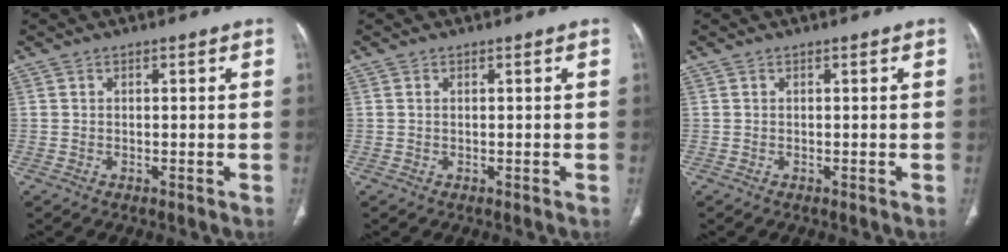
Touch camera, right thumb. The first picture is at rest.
{"total": 0.0}
{"total": 0.0}